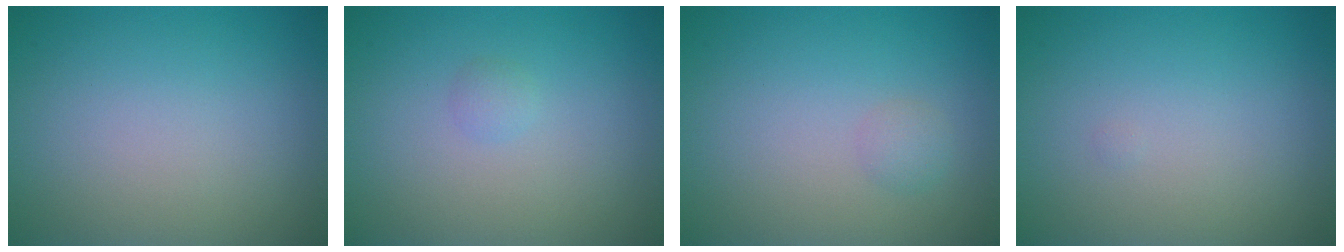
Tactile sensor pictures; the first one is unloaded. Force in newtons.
{"total": 0.7, "press": 0.7, "slide": 0.0}
{"total": 1.0, "press": 1.0, "slide": 0.0}
{"total": 0.0}